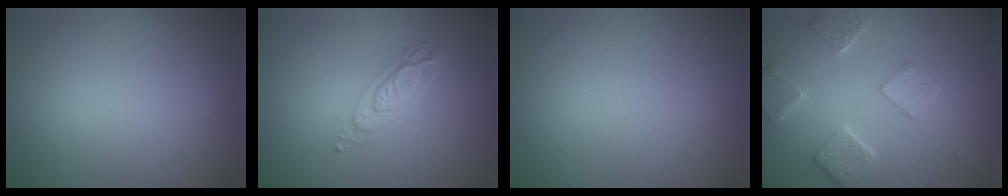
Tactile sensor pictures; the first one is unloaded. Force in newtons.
{"total": 3.2, "press": 2.4, "slide": 2.2}
{"total": 0.0}
{"total": 5.0, "press": 4.0, "slide": 3.0}